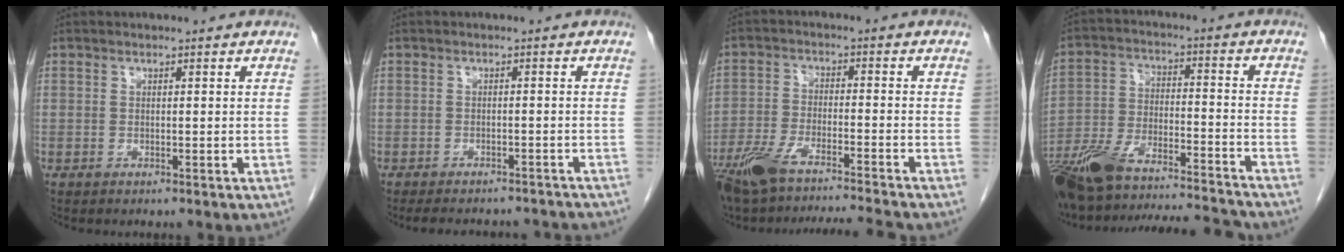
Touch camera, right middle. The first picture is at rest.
{"total": 11.6, "force": [-10.6, 2.9, 3.5], "torque": [-0.051, 0.005, -0.115]}
{"total": 13.9, "force": [-12.0, 0.2, 7.1], "torque": [-0.131, -0.012, -0.200]}
{"total": 22.5, "force": [-19.9, 2.8, 10.2], "torque": [-0.197, -0.006, -0.319]}